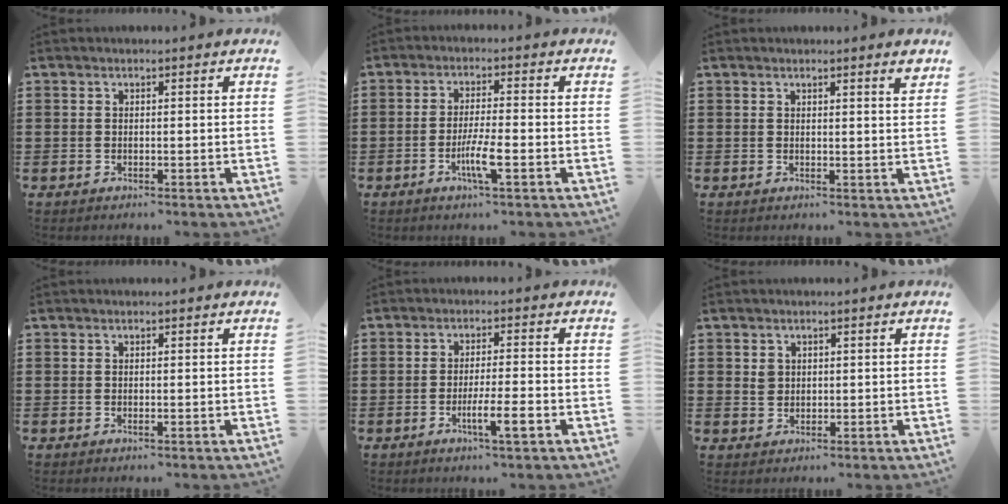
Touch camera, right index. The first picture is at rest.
{"total": 5.1, "force": [-2.1, 0.5, 4.6], "torque": [-0.089, -0.011, -0.039]}
{"total": 1.8, "force": [1.4, -0.1, 1.1], "torque": [-0.016, -0.004, 0.024]}
{"total": 0.0}
{"total": 5.2, "force": [-2.2, 0.5, 4.7], "torque": [-0.075, -0.007, -0.036]}
{"total": 1.7, "force": [0.6, 1.5, 0.6], "torque": [-0.017, 0.006, 0.012]}